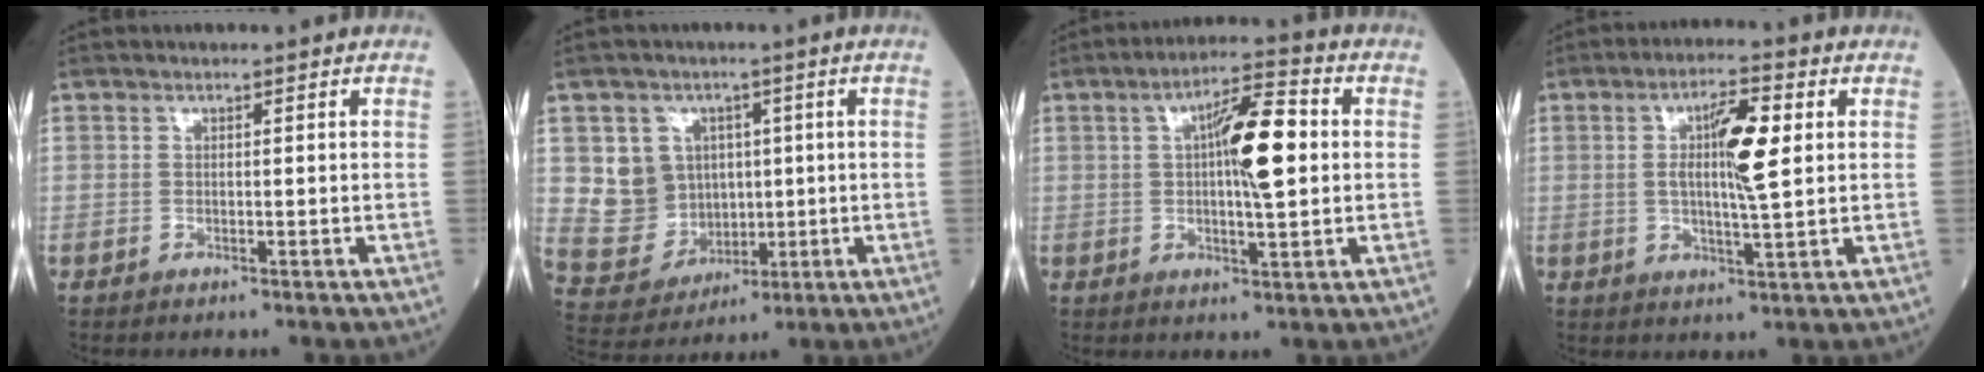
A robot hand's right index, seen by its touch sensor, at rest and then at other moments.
{"total": 8.9, "force": [1.8, 8.2, 2.9], "torque": [-0.067, 0.020, 0.051]}
{"total": 9.7, "force": [1.2, 1.6, 9.5], "torque": [-0.156, 0.016, 0.017]}
{"total": 8.1, "force": [1.5, 0.8, 7.9], "torque": [-0.140, 0.005, 0.024]}